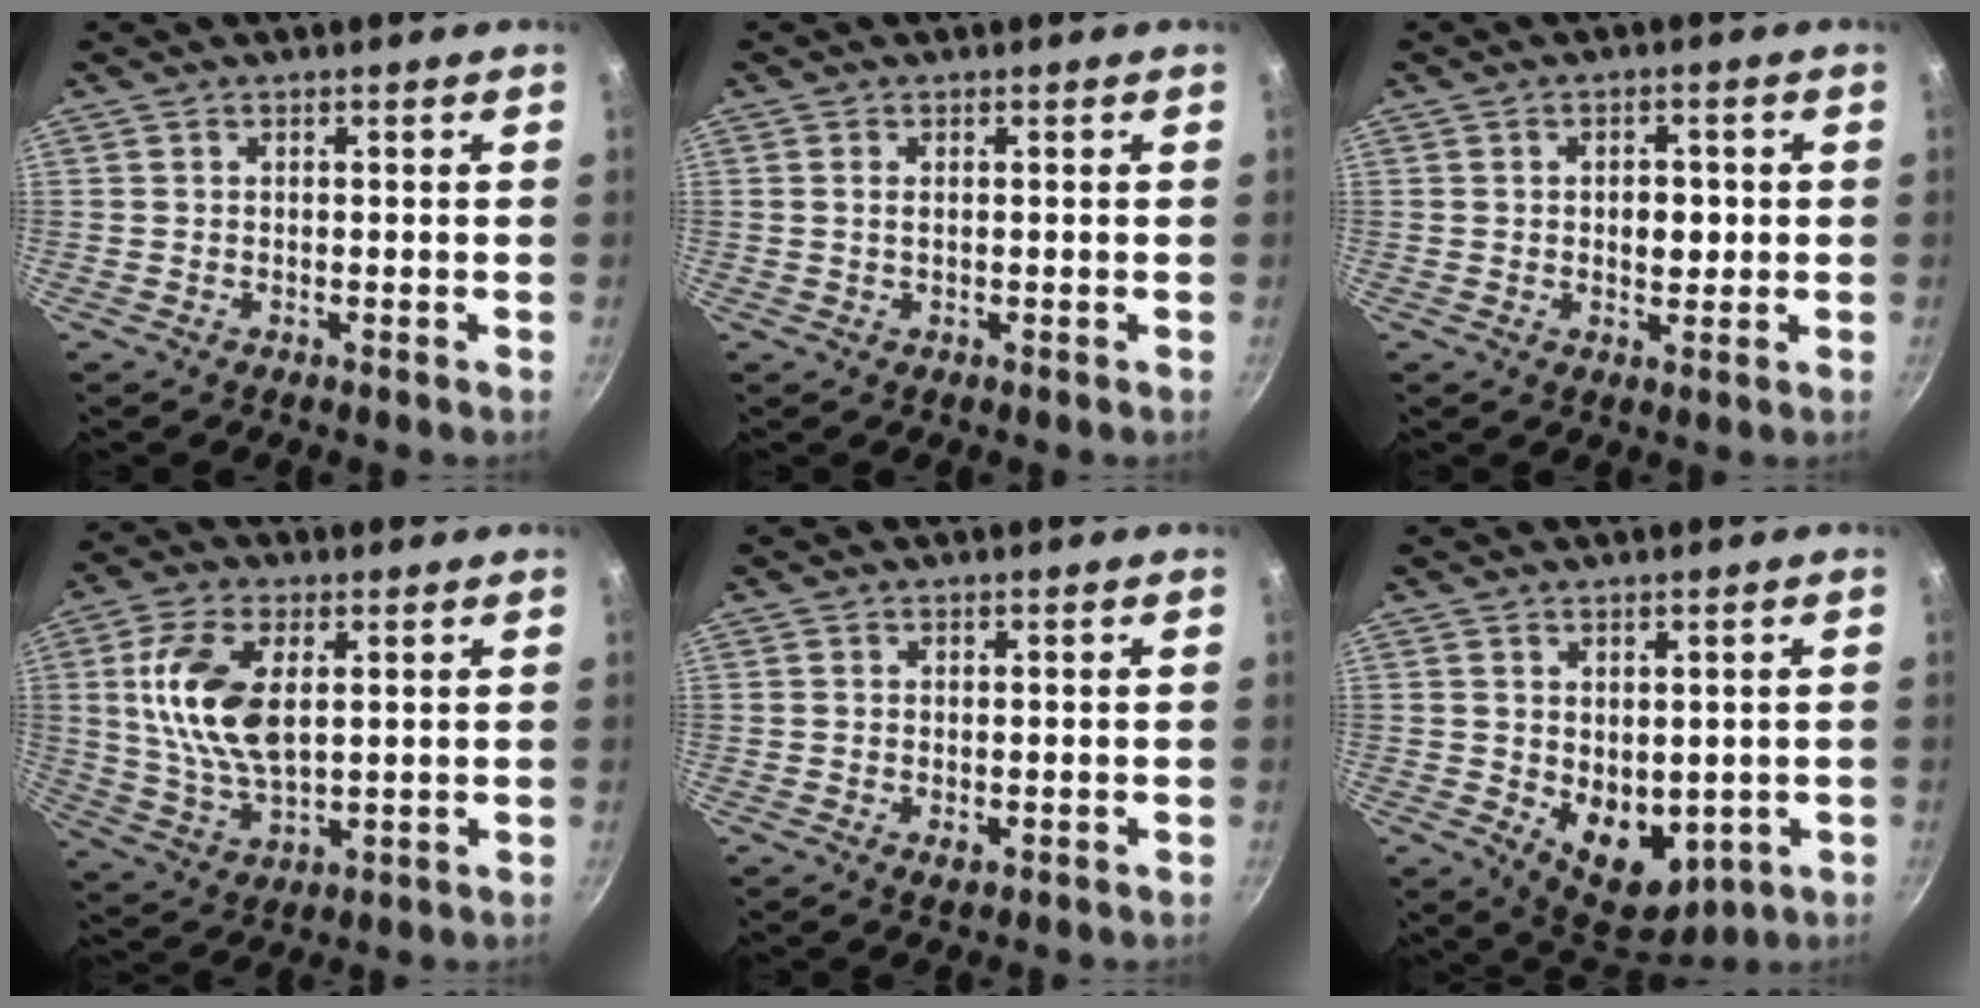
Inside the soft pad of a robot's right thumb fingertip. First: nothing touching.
{"total": 1.0, "force": [0.2, 0.5, 0.8], "torque": [-0.017, 0.000, 0.005]}
{"total": 4.3, "force": [0.2, 2.8, 3.3], "torque": [-0.028, 0.000, 0.004]}
{"total": 13.8, "force": [2.9, 7.4, 11.3], "torque": [-0.216, -0.008, 0.062]}
{"total": 1.5, "force": [-0.1, 1.0, 1.2], "torque": [-0.019, -0.004, 0.000]}
{"total": 9.8, "force": [-0.6, 6.9, 7.0], "torque": [-0.072, -0.022, 0.012]}